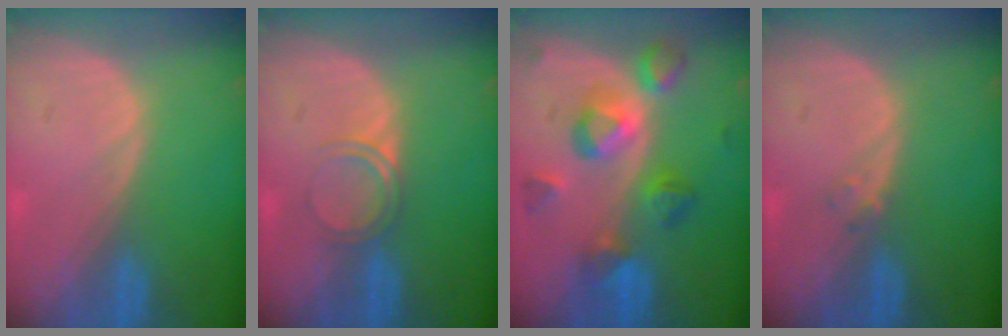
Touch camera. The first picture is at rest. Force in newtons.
{"total": 2.8, "press": 2.8, "slide": 0.2}
{"total": 8.2, "press": 8.2, "slide": 0.3}
{"total": 1.0, "press": 1.0, "slide": 0.2}